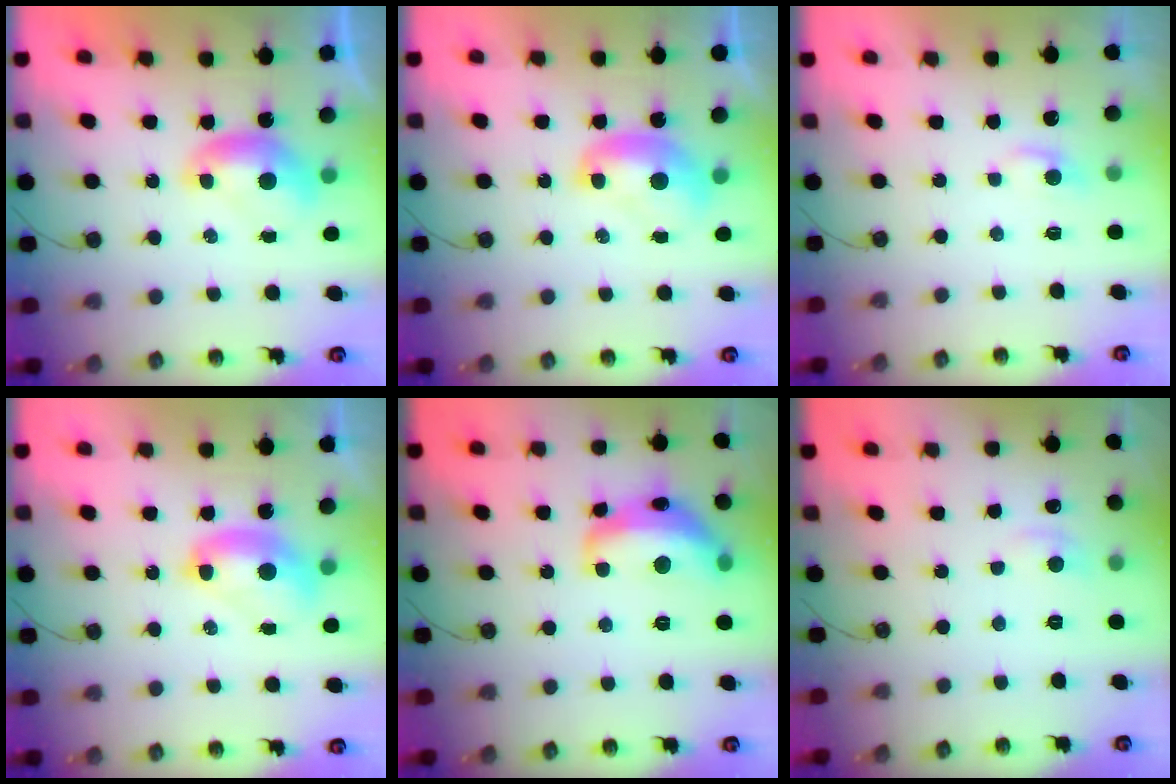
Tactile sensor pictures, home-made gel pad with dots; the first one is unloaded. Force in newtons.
{"total": 1.8, "press": 1.8, "slide": 0.2}
{"total": 1.2, "press": 1.1, "slide": 0.6}
{"total": 2.7, "press": 2.7, "slide": 0.1}
{"total": 9.2, "press": 9.2, "slide": 0.6}
{"total": 1.1, "press": 0.7, "slide": 0.8}